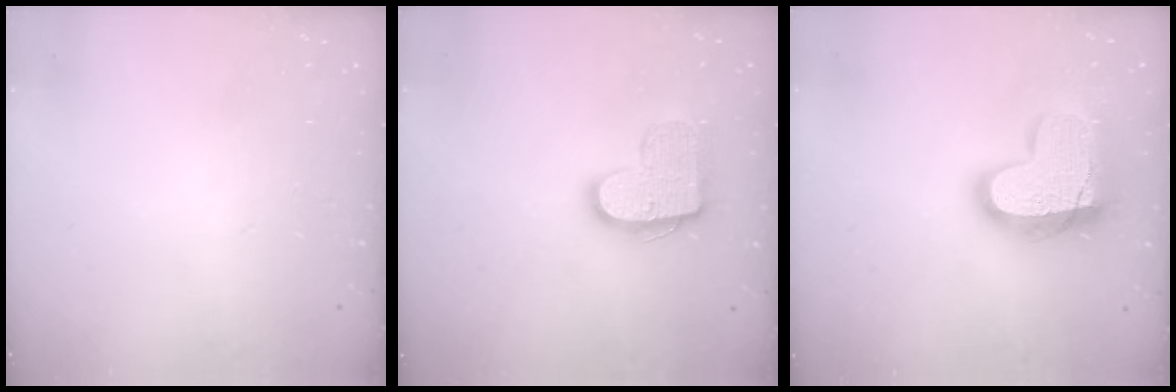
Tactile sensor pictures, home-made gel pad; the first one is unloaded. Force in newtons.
{"total": 13.5, "press": 13.5, "slide": 0.6}
{"total": 17.6, "press": 17.6, "slide": 1.5}